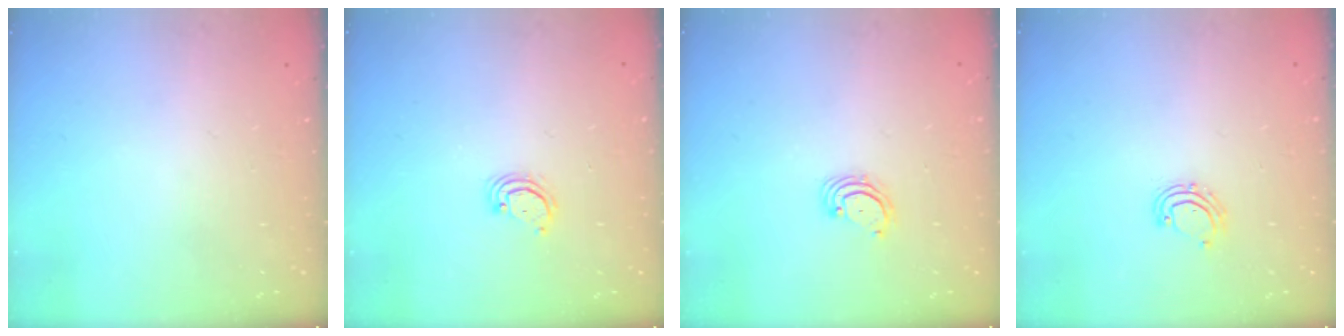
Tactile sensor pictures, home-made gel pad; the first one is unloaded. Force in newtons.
{"total": 2.9, "press": 2.9, "slide": 0.2}
{"total": 2.6, "press": 2.6, "slide": 0.3}
{"total": 6.5, "press": 6.3, "slide": 1.6}